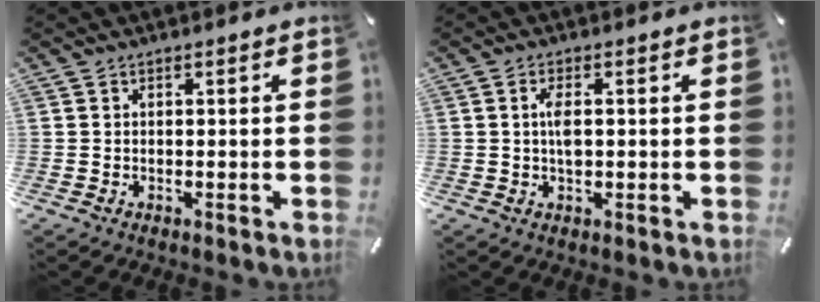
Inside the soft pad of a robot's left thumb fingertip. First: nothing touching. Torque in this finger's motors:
{"motor_torque": [0.48, 1.19, 0.39, -0.33, 0.00]}